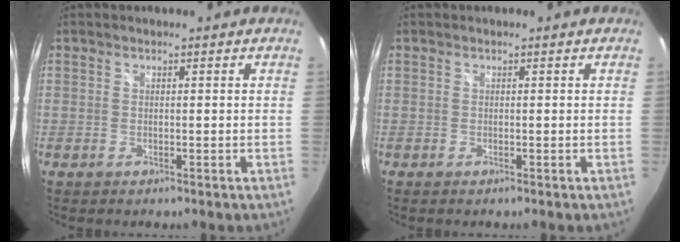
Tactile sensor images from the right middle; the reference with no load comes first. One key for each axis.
{"total": 0.0}